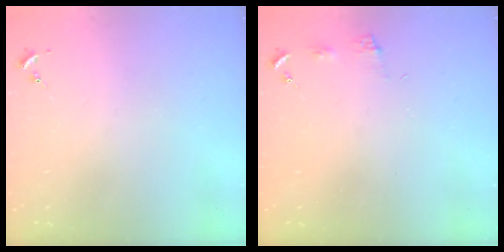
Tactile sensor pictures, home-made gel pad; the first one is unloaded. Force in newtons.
{"total": 5.1, "press": 5.0, "slide": 0.7}